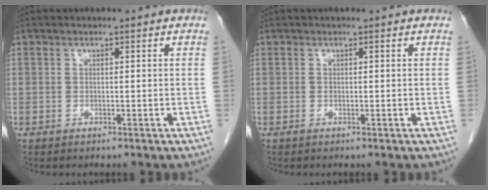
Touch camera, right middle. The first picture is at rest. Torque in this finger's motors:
{"motor_torque": [0.21, -0.04, 0.04, 0.00]}